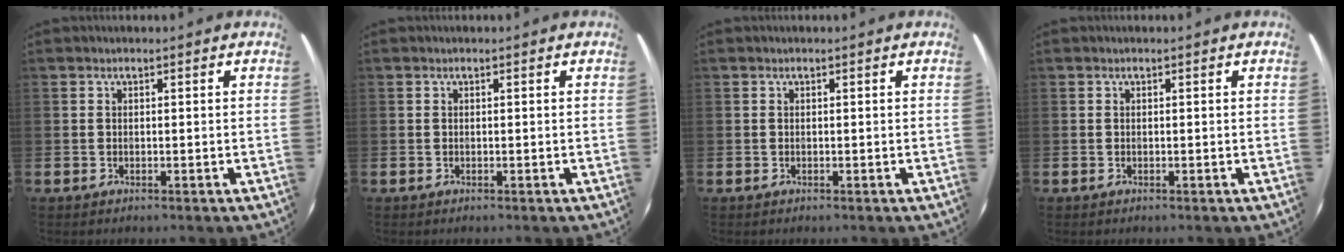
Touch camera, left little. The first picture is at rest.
{"total": 0.0}
{"total": 0.0}
{"total": 0.0}